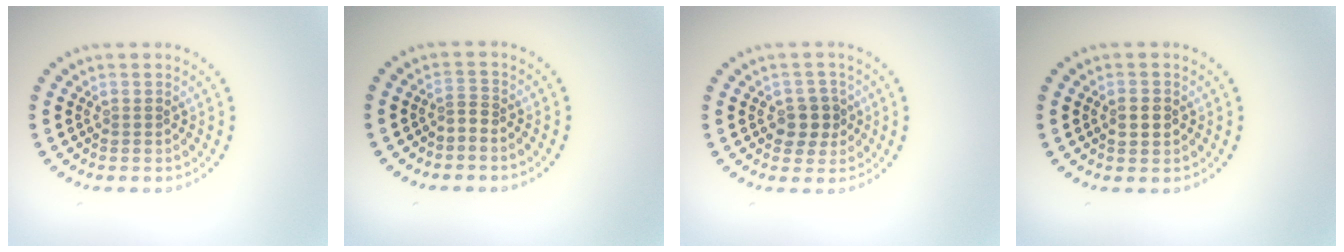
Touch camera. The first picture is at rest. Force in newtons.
{"total": 1.0, "press": 0.5, "slide": 0.9}
{"total": 2.6, "press": 2.5, "slide": 0.9}
{"total": 2.2, "press": 2.1, "slide": 0.1}